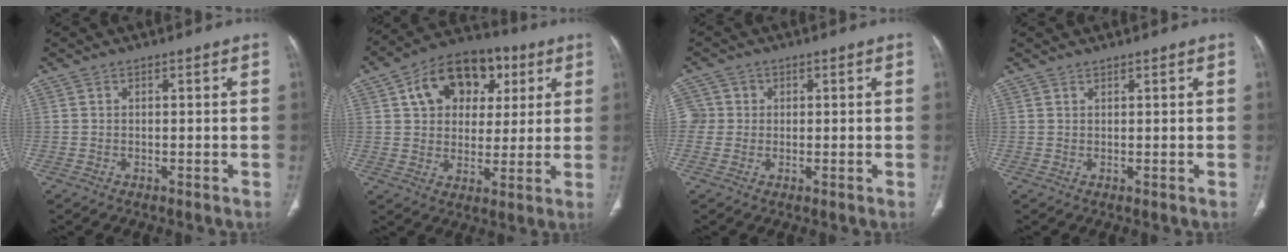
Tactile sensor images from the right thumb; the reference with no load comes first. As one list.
[{"total": 16.0, "force": [5.8, 11.5, 9.5], "torque": [-0.109, 0.006, 0.089]}, {"total": 3.3, "force": [0.2, 3.3, 0.4], "torque": [0.019, 0.009, 0.001]}, {"total": 0.6, "force": [0.6, 0.0, 0.1], "torque": [-0.002, -0.005, 0.012]}]